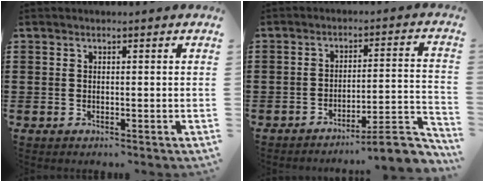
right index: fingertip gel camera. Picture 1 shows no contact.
{"total": 7.3, "force": [-6.0, 0.5, 4.1], "torque": [-0.059, 0.000, -0.113]}